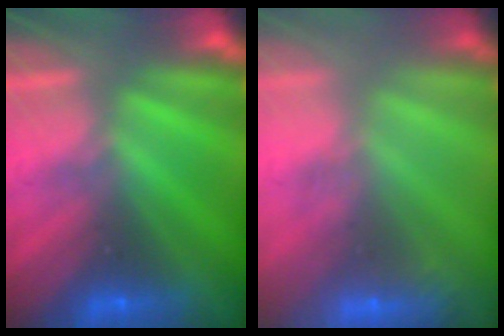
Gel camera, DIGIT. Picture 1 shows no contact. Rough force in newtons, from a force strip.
{"total": 2.4}